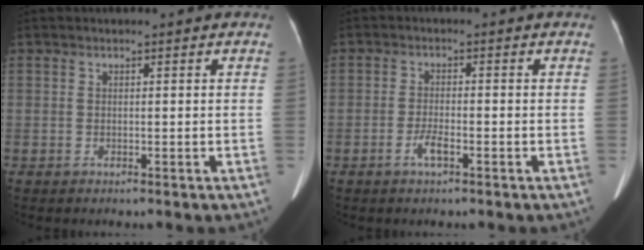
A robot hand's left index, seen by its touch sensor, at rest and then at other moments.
{"total": 2.5, "force": [-1.5, 0.5, 2.0], "torque": [-0.043, -0.001, -0.027]}